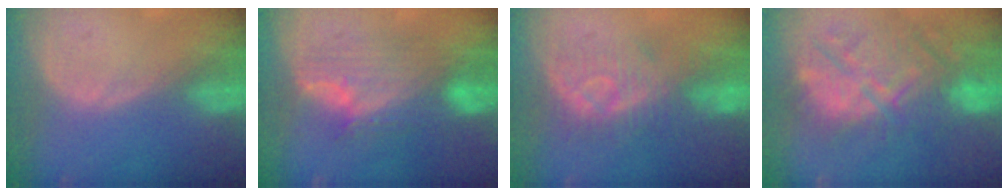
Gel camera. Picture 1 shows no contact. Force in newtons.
{"total": 8.4, "press": 8.4, "slide": 0.3}
{"total": 8.0, "press": 8.0, "slide": 0.6}
{"total": 12.5, "press": 12.0, "slide": 3.6}